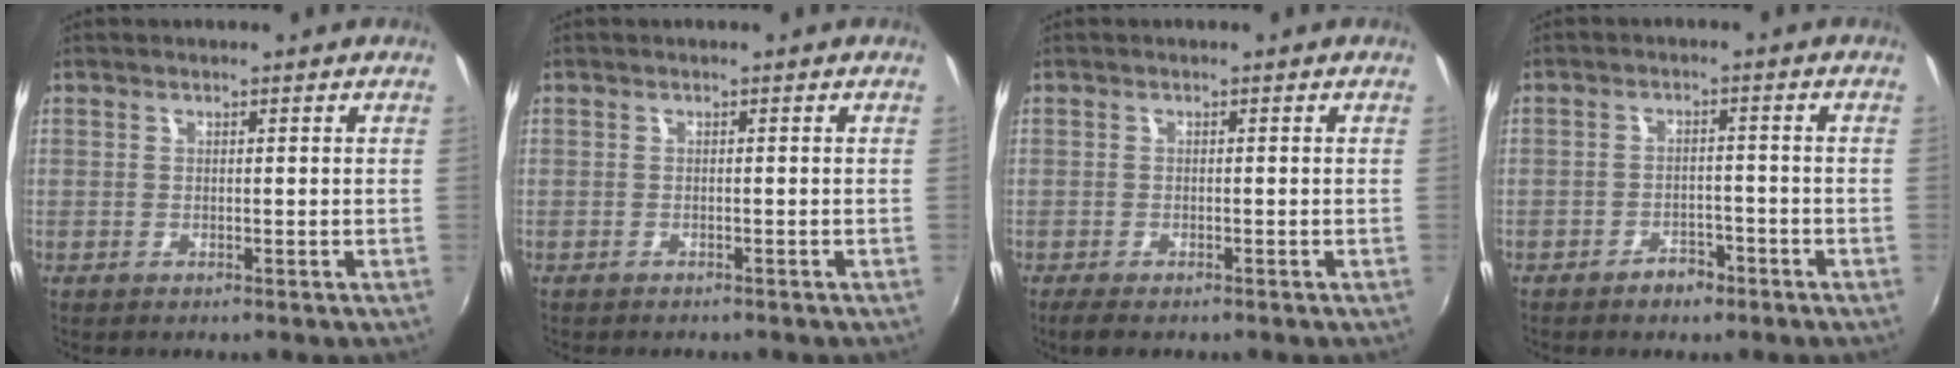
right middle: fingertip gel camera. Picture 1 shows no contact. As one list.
[{"total": 1.1, "force": [-1.0, 0.3, 0.3], "torque": [-0.010, -0.003, -0.014]}, {"total": 3.2, "force": [-2.4, 1.0, 1.9], "torque": [-0.042, -0.014, -0.041]}, {"total": 3.6, "force": [-2.7, 1.9, 1.5], "torque": [-0.034, 0.006, -0.034]}]